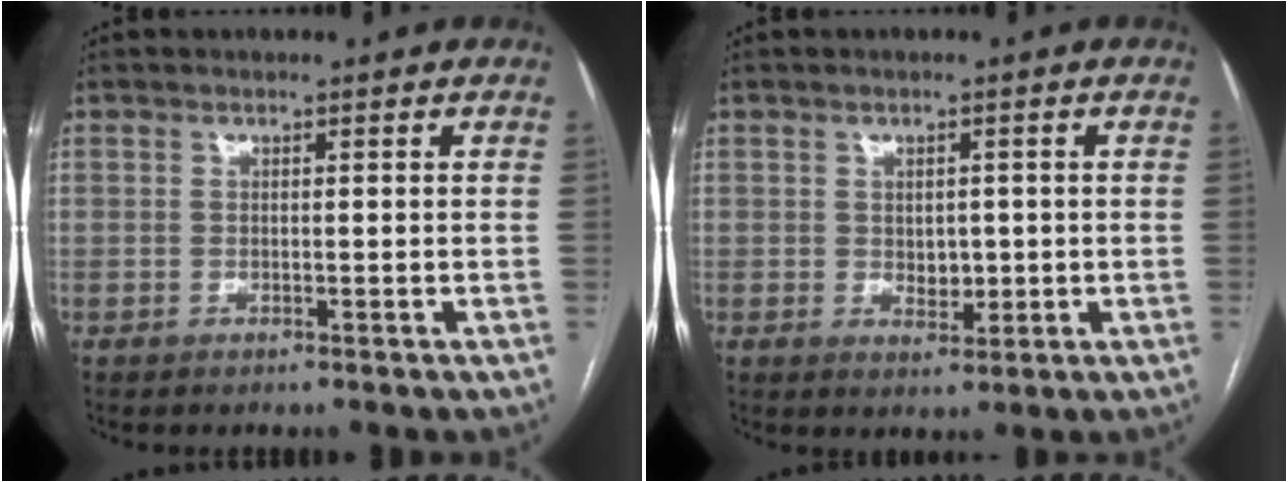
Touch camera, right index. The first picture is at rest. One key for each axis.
{"total": 2.9, "fx": -0.1, "fy": 2.0, "fz": 2.1, "tx": -0.028, "ty": -0.003, "tz": 0.006}